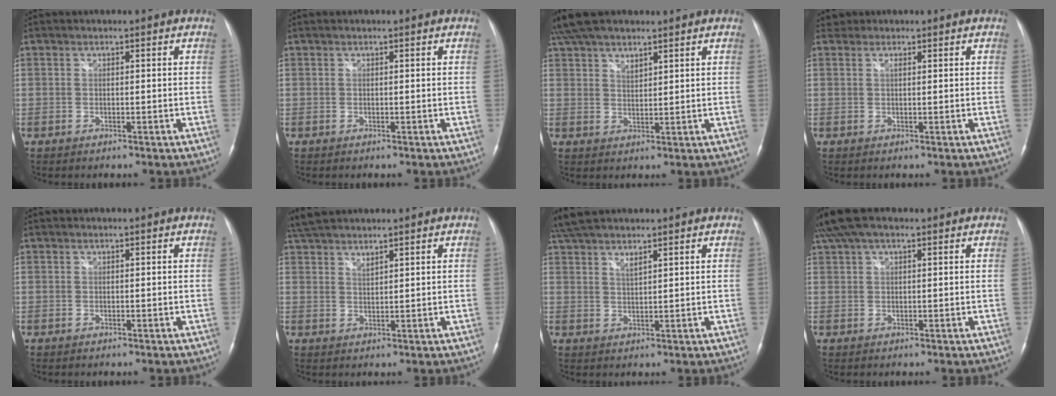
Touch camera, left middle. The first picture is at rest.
{"total": 0.0}
{"total": 8.8, "force": [7.0, 2.5, 4.7], "torque": [-0.086, 0.024, 0.130]}
{"total": 1.5, "force": [1.1, 1.0, 0.4], "torque": [-0.018, 0.006, 0.015]}
{"total": 0.0}
{"total": 6.3, "force": [5.6, 0.7, 2.8], "torque": [-0.061, 0.020, 0.110]}
{"total": 7.7, "force": [6.4, 0.8, 4.1], "torque": [-0.080, 0.024, 0.117]}
{"total": 6.3, "force": [4.4, 2.2, 4.0], "torque": [-0.089, 0.040, 0.082]}